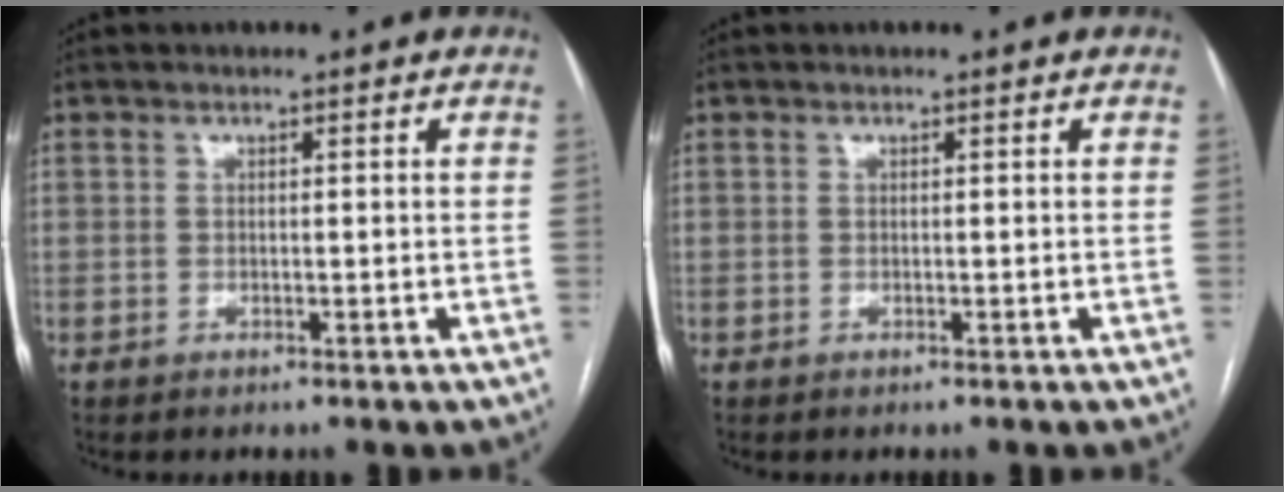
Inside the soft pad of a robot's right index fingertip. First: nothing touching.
{"total": 0.0}